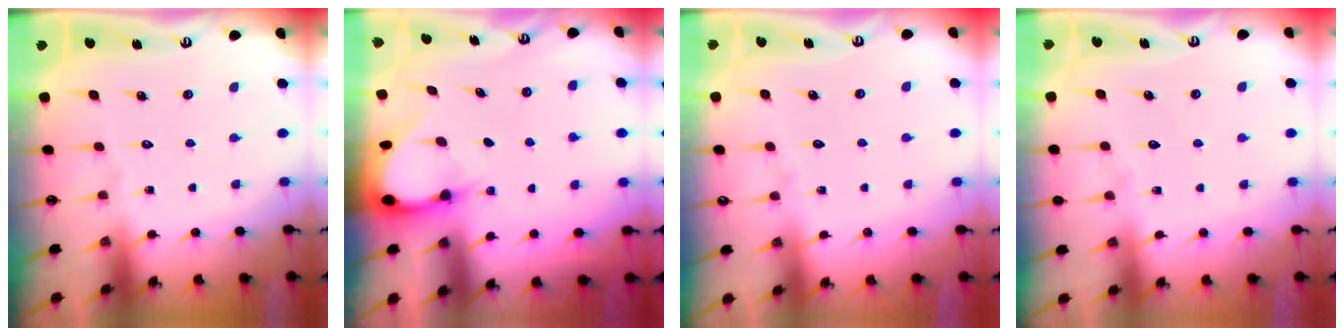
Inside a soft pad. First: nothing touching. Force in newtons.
{"total": 3.0, "press": 3.0, "slide": 0.4}
{"total": 3.4, "press": 3.4, "slide": 0.2}
{"total": 4.5, "press": 4.5, "slide": 0.6}